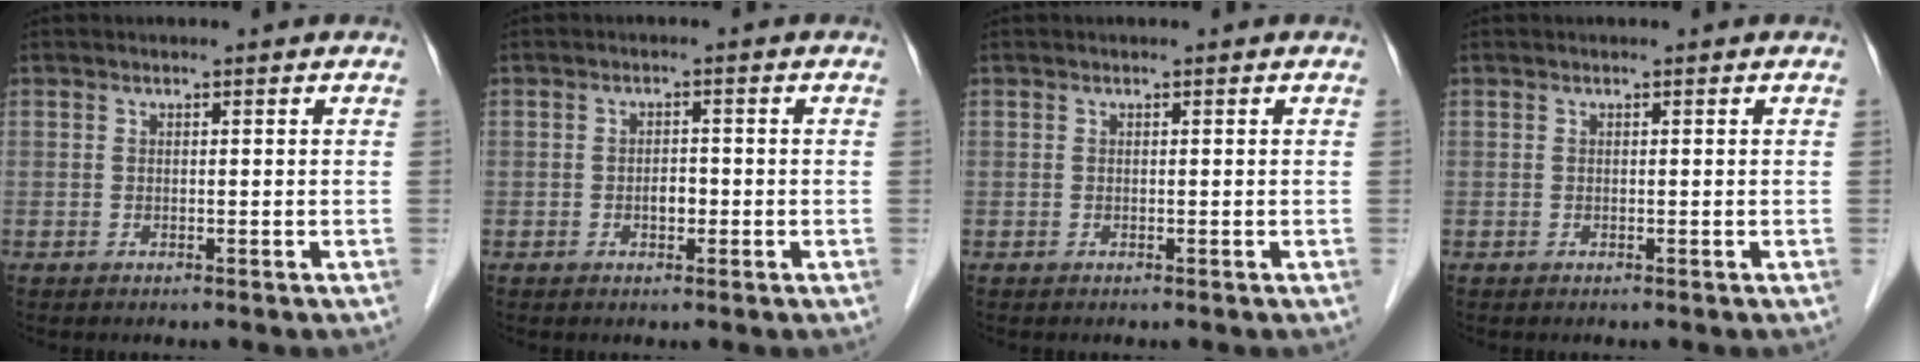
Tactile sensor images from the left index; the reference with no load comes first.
{"total": 1.8, "force": [-0.6, 1.0, 1.4], "torque": [-0.021, 0.004, -0.009]}
{"total": 0.0}
{"total": 0.0}